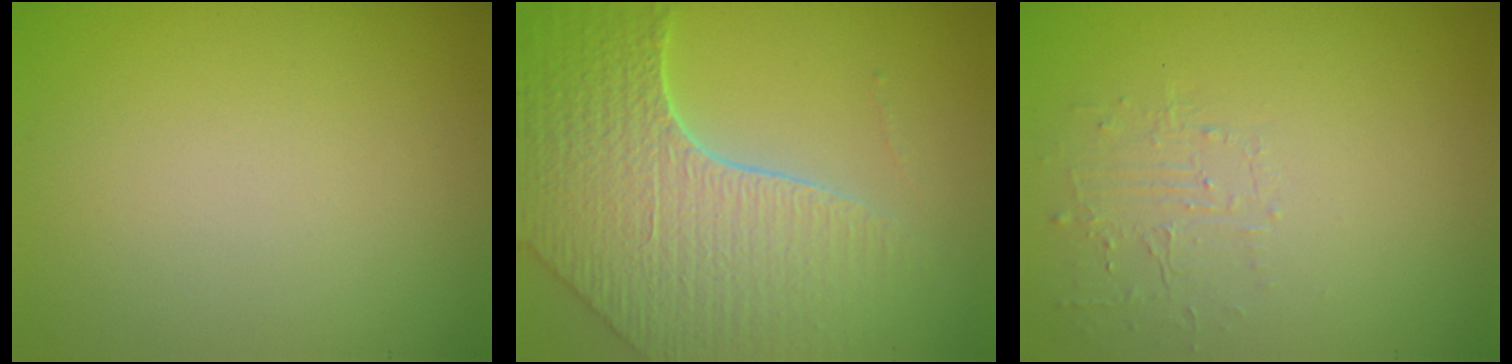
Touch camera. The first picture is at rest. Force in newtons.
{"total": 7.6, "press": 5.8, "slide": 4.9}
{"total": 1.5, "press": 0.1, "slide": 1.5}